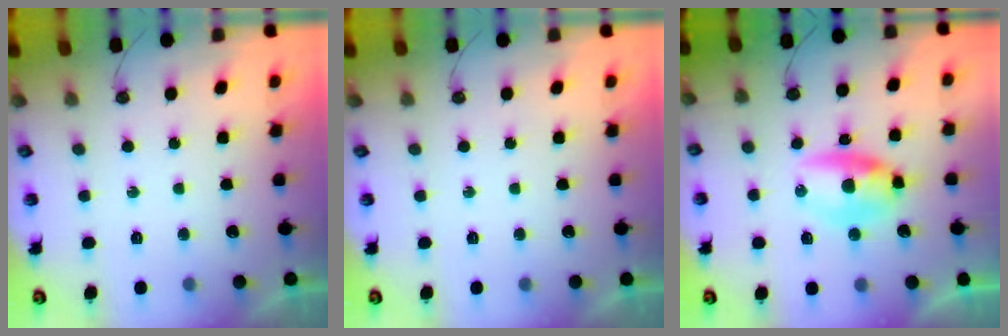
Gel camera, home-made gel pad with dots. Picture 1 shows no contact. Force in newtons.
{"total": 0.0}
{"total": 8.7, "press": 8.0, "slide": 3.5}